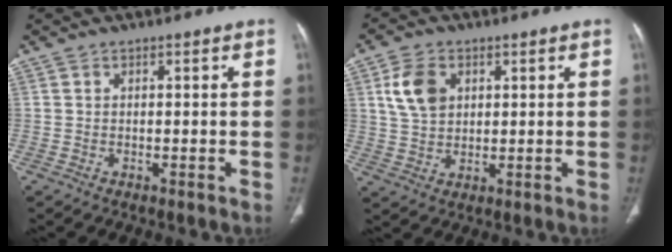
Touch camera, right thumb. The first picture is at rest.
{"total": 7.5, "force": [2.6, 5.2, 4.7], "torque": [-0.078, -0.007, 0.052]}